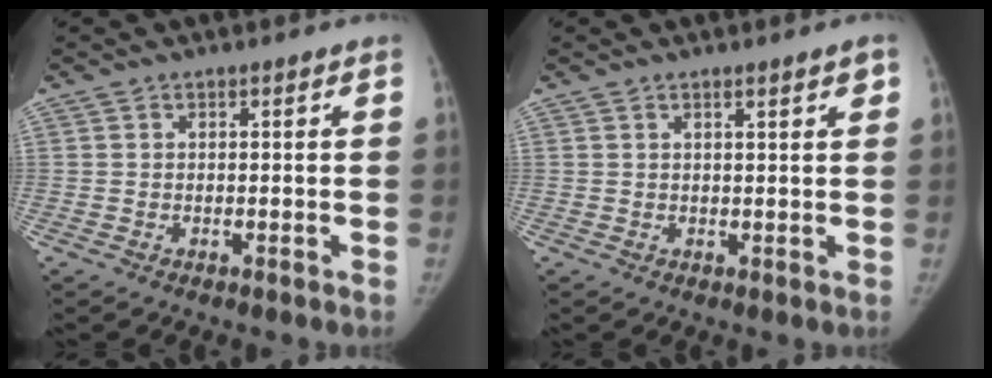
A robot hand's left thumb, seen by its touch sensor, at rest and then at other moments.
{"total": 2.3, "force": [1.4, 0.2, 1.8], "torque": [-0.025, -0.006, 0.019]}